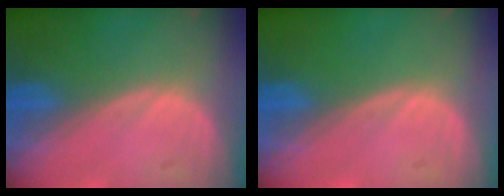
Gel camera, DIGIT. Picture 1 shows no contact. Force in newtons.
{"total": 0.0}